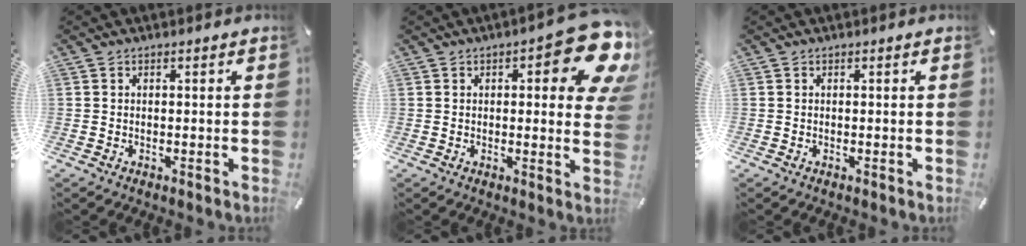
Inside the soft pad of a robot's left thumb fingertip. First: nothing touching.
{"total": 15.1, "force": [6.4, 5.5, 12.5], "torque": [-0.154, -0.046, 0.104]}
{"total": 0.0}